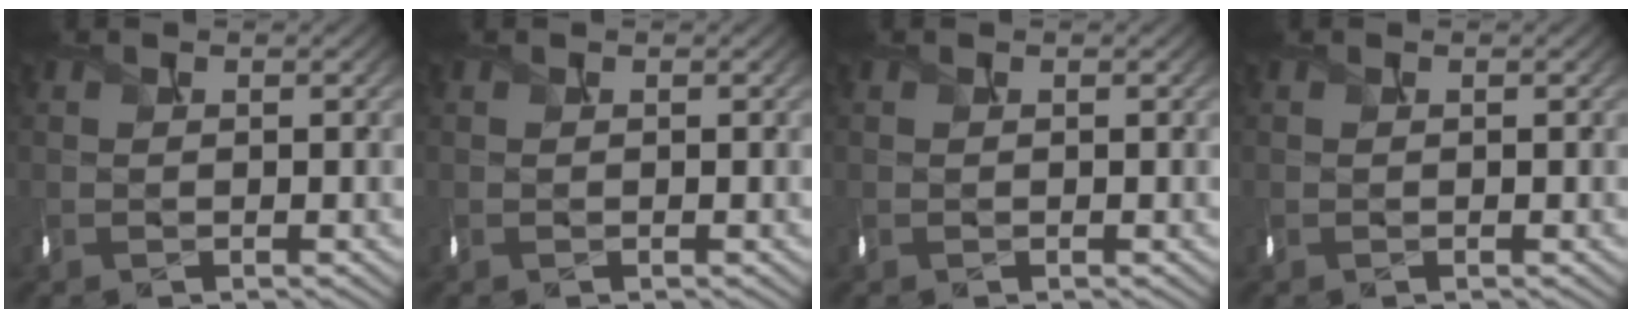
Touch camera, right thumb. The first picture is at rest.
{"total": 0.0}
{"total": 0.0}
{"total": 0.0}